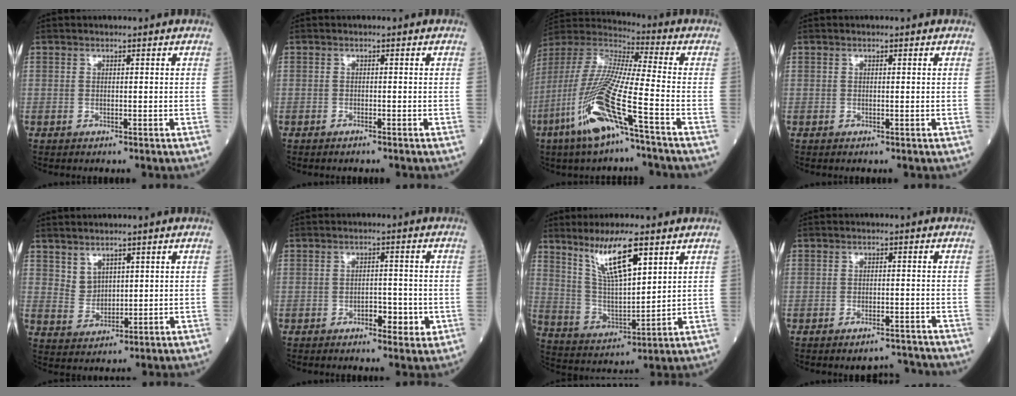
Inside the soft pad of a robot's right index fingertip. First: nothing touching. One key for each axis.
{"total": 0.6, "fx": -0.6, "fy": 0.0, "fz": 0.2, "tx": -0.010, "ty": 0.000, "tz": -0.009}
{"total": 17.5, "fx": -7.8, "fy": 1.1, "fz": 15.6, "tx": -0.345, "ty": -0.025, "tz": -0.155}
{"total": 0.0}
{"total": 3.3, "fx": 2.1, "fy": 2.2, "fz": 1.2, "tx": -0.027, "ty": 0.003, "tz": 0.052}
{"total": 3.8, "fx": -1.5, "fy": 1.7, "fz": 3.1, "tx": -0.038, "ty": 0.006, "tz": -0.017}
{"total": 11.0, "fx": 6.6, "fy": 1.9, "fz": 8.5, "tx": -0.164, "ty": 0.000, "tz": 0.132}
{"total": 2.9, "fx": -2.8, "fy": 0.3, "fz": 0.3, "tx": 0.004, "ty": -0.006, "tz": -0.038}